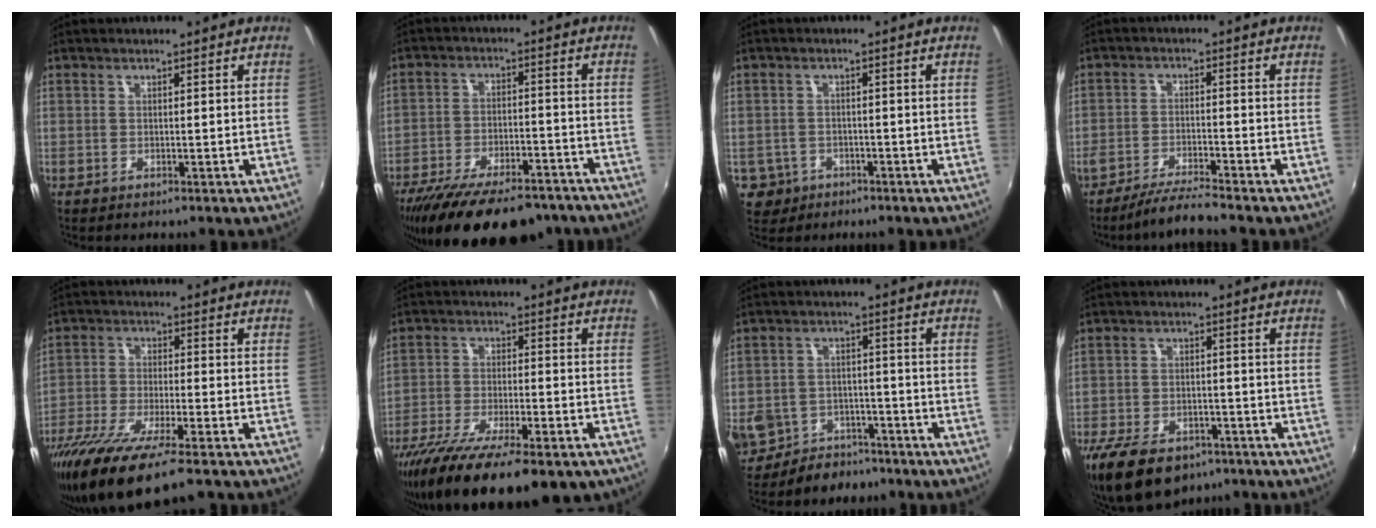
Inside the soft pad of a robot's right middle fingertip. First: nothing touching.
{"total": 21.8, "force": [-17.2, 7.4, 11.3], "torque": [-0.216, -0.035, -0.247]}
{"total": 6.4, "force": [-2.5, 5.6, 1.7], "torque": [-0.059, -0.001, -0.032]}
{"total": 6.0, "force": [-5.4, -0.4, 2.6], "torque": [-0.068, -0.008, -0.099]}
{"total": 14.6, "force": [-10.6, 2.6, 9.7], "torque": [-0.201, -0.050, -0.194]}
{"total": 20.8, "force": [-14.8, 6.3, 13.2], "torque": [-0.249, -0.060, -0.233]}
{"total": 16.0, "force": [-8.7, 11.9, 6.3], "torque": [-0.188, 0.010, -0.120]}
{"total": 15.0, "force": [-10.2, 8.0, 7.6], "torque": [-0.184, -0.027, -0.166]}